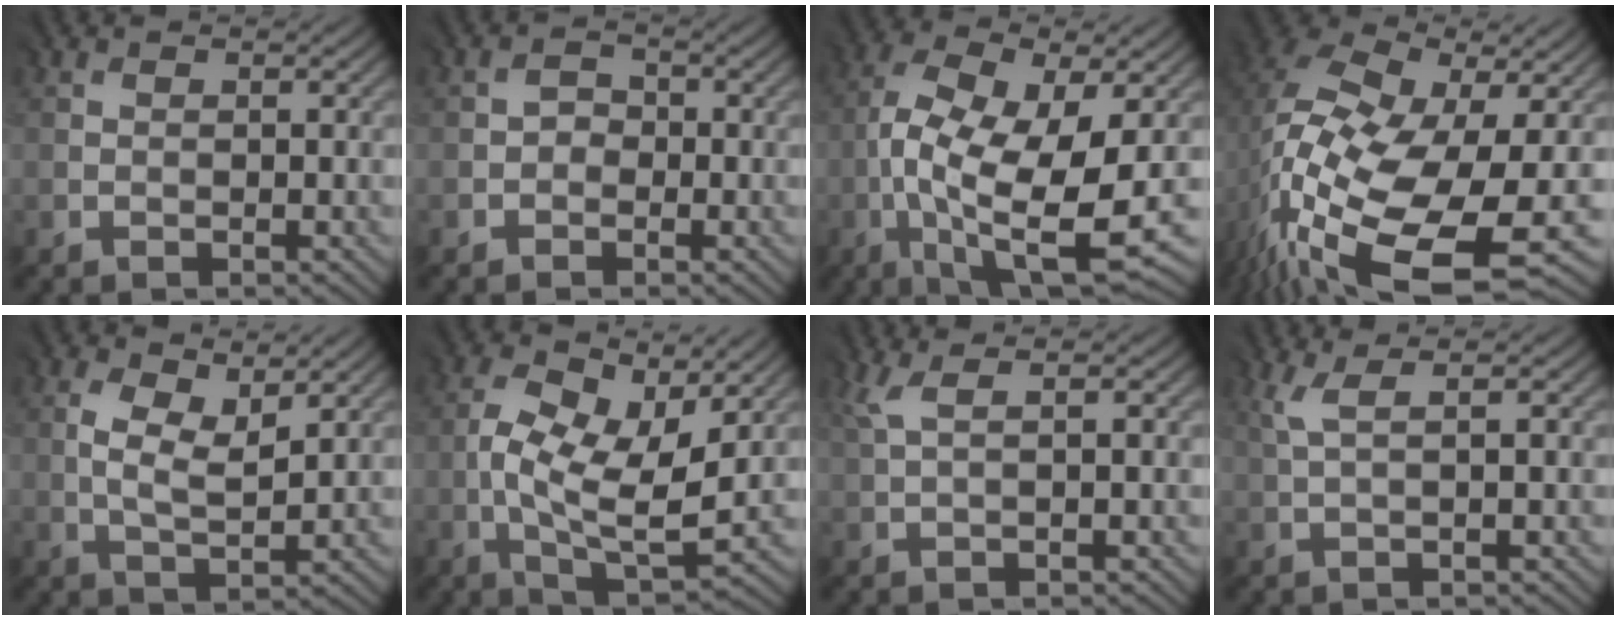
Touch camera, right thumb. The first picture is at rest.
{"total": 1.5, "force": [-0.9, 1.1, 0.2], "torque": [0.001, 0.002, -0.019]}
{"total": 14.8, "force": [-3.1, 6.3, 13.0], "torque": [-0.268, -0.016, -0.050]}
{"total": 16.4, "force": [-3.6, 8.7, 13.4], "torque": [-0.312, -0.038, -0.049]}
{"total": 4.6, "force": [1.9, 2.0, 3.7], "torque": [-0.075, 0.000, 0.038]}
{"total": 9.1, "force": [0.8, 4.3, 8.0], "torque": [-0.164, -0.002, 0.016]}
{"total": 2.1, "force": [0.8, -0.1, 2.0], "torque": [-0.039, 0.007, 0.019]}
{"total": 2.1, "force": [0.8, -0.1, 2.0], "torque": [-0.035, 0.006, 0.018]}